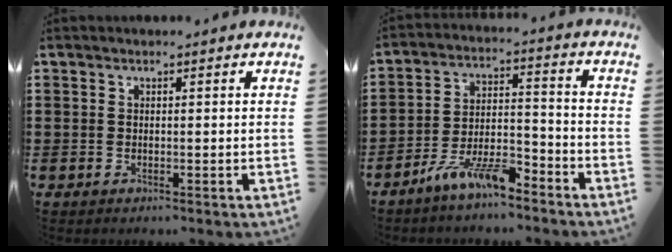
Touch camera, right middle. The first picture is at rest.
{"total": 7.9, "force": [-6.5, 1.6, 4.3], "torque": [-0.093, 0.003, -0.126]}